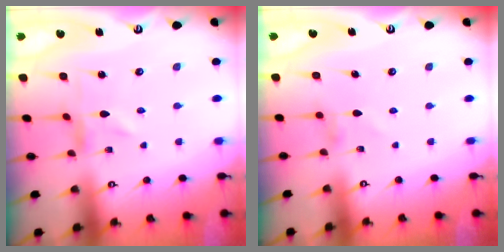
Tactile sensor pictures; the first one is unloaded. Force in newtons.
{"total": 0.0}